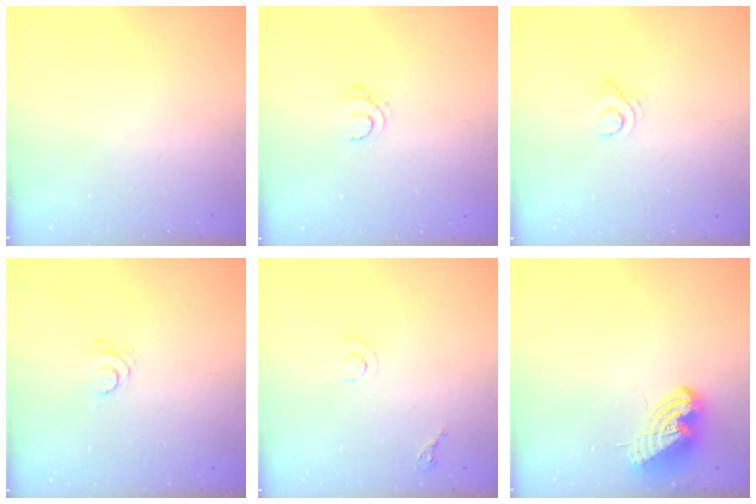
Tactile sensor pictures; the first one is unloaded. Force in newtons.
{"total": 2.4, "press": 2.4, "slide": 0.3}
{"total": 2.5, "press": 2.5, "slide": 0.2}
{"total": 3.5, "press": 3.4, "slide": 0.7}
{"total": 5.8, "press": 5.8, "slide": 0.4}
{"total": 9.2, "press": 9.2, "slide": 1.1}